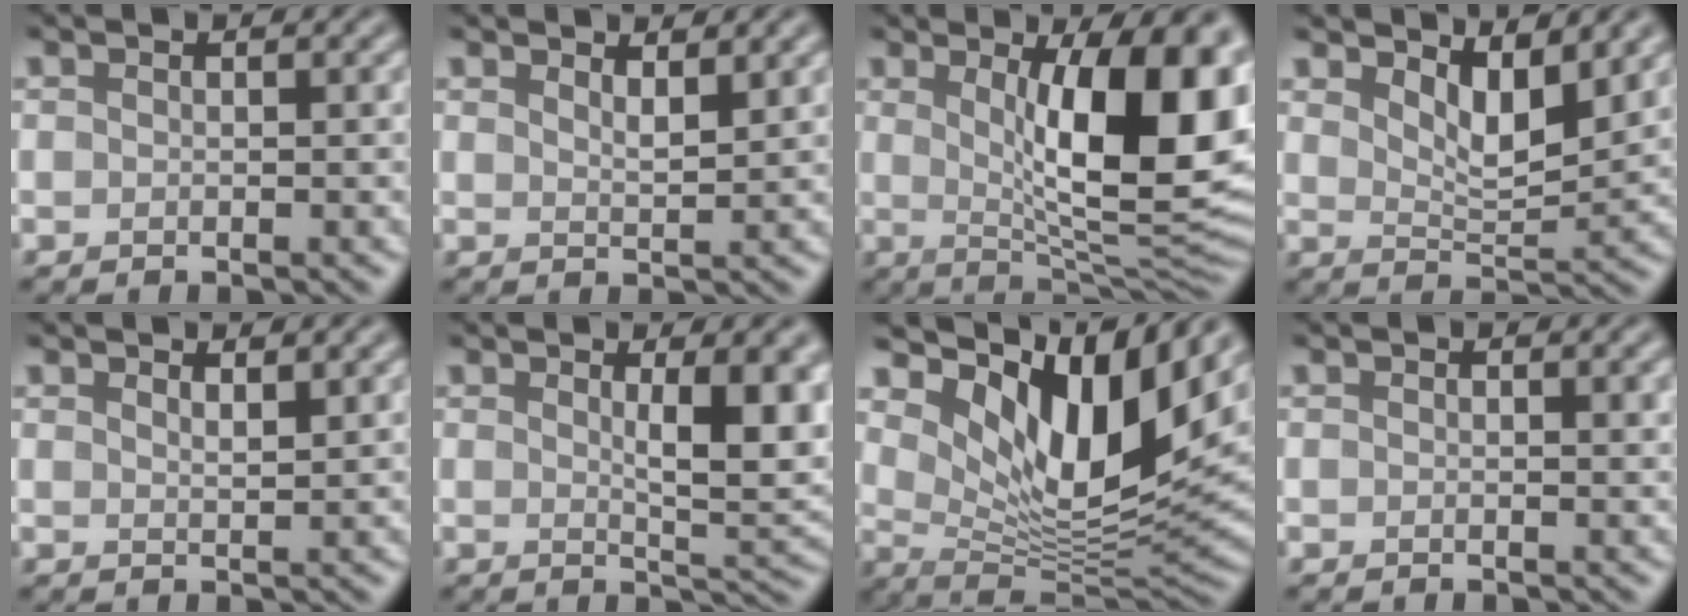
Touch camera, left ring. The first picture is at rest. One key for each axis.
{"total": 1.9, "fx": 1.6, "fy": 0.4, "fz": 1.0, "tx": -0.010, "ty": 0.000, "tz": 0.026}
{"total": 13.5, "fx": 2.3, "fy": 4.2, "fz": 12.6, "tx": -0.145, "ty": -0.007, "tz": 0.034}
{"total": 4.2, "fx": 2.7, "fy": 1.4, "fz": 2.9, "tx": -0.057, "ty": -0.012, "tz": 0.044}
{"total": 1.6, "fx": 1.4, "fy": 0.4, "fz": 0.7, "tx": -0.005, "ty": 0.001, "tz": 0.020}
{"total": 6.7, "fx": 1.8, "fy": 1.9, "fz": 6.2, "tx": -0.081, "ty": -0.010, "tz": 0.034}
{"total": 11.6, "fx": 5.5, "fy": 4.4, "fz": 9.2, "tx": -0.145, "ty": -0.013, "tz": 0.108}
{"total": 0.7, "fx": 0.3, "fy": 0.1, "fz": 0.6, "tx": -0.005, "ty": 0.000, "tz": 0.004}